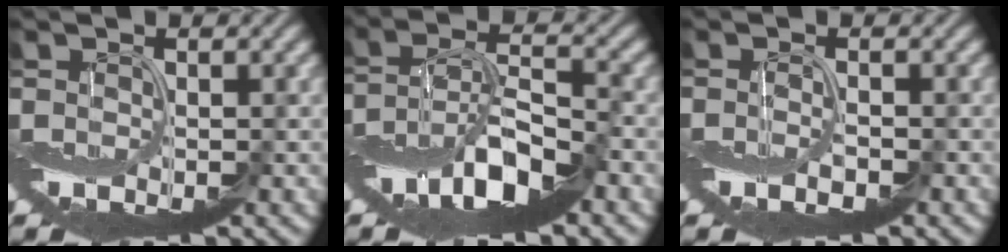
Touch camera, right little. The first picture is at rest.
{"total": 7.3, "force": [-4.1, 2.6, 5.5], "torque": [-0.105, 0.008, -0.084]}
{"total": 1.4, "force": [-0.7, 0.1, 1.2], "torque": [-0.028, -0.002, -0.015]}